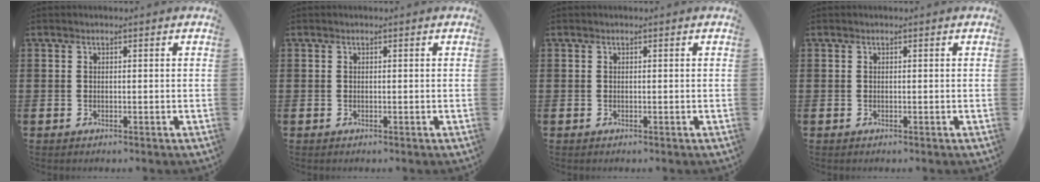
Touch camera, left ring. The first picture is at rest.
{"total": 0.0}
{"total": 0.0}
{"total": 0.0}